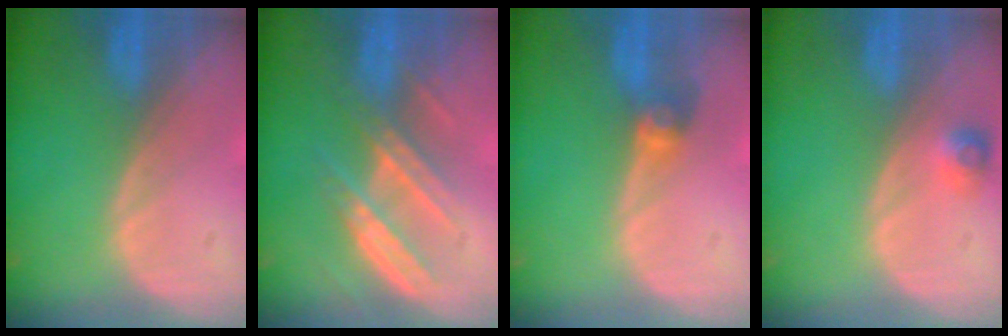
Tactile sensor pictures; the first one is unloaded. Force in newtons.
{"total": 6.5, "press": 6.4, "slide": 1.1}
{"total": 2.7, "press": 2.7, "slide": 0.3}
{"total": 2.5, "press": 2.3, "slide": 1.0}